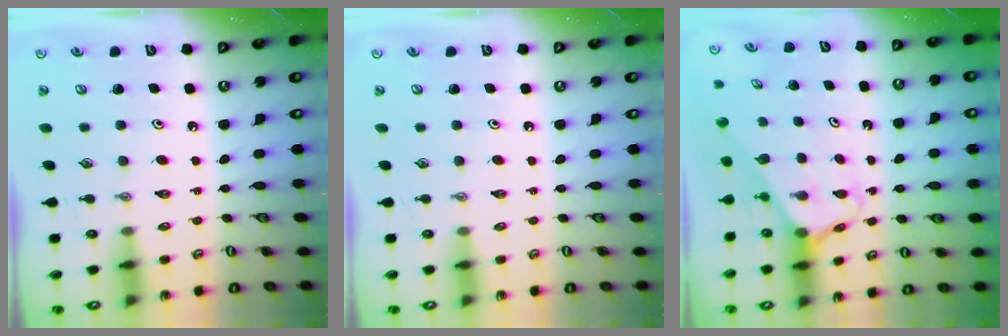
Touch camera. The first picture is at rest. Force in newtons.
{"total": 0.0}
{"total": 2.6, "press": 2.6, "slide": 0.1}